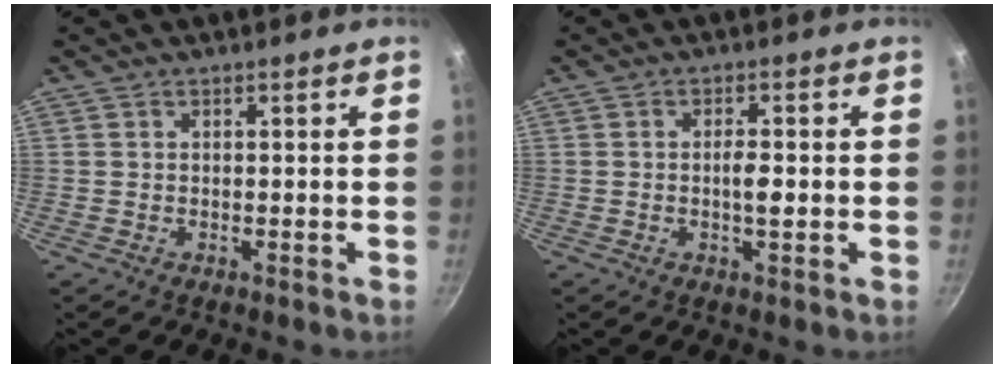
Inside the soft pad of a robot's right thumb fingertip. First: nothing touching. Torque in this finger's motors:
{"motor_torque": [2.57, 2.44, 0.33, -0.15, 0.00]}